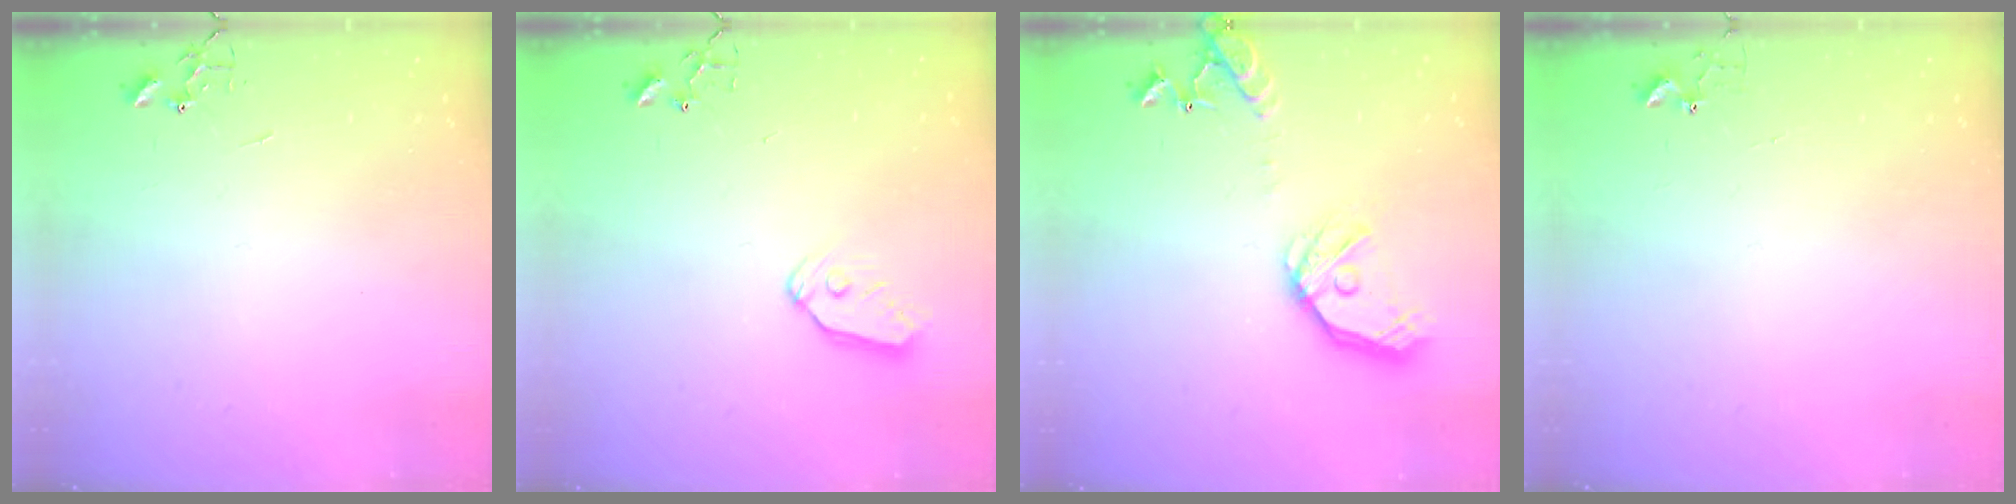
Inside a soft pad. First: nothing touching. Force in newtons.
{"total": 7.7, "press": 7.7, "slide": 0.4}
{"total": 16.6, "press": 16.4, "slide": 2.7}
{"total": 2.7, "press": 2.7, "slide": 0.3}